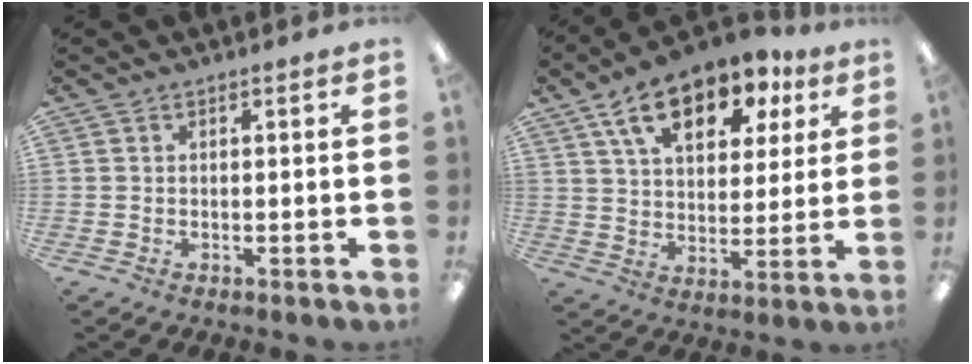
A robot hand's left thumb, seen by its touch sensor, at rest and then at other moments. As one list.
[{"total": 16.1, "force": [9.6, 8.6, 9.6], "torque": [-0.158, -0.036, 0.168]}]